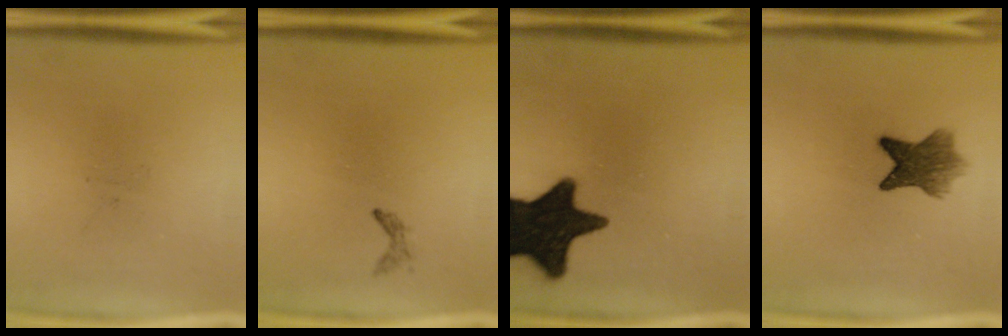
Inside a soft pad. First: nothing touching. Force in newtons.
{"total": 0.7}
{"total": 17.7}
{"total": 6.6}